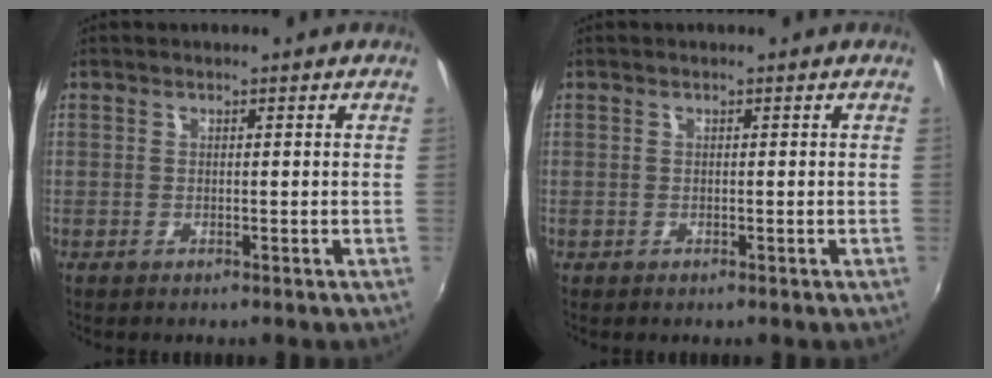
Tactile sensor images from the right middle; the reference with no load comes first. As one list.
[{"total": 0.0}]